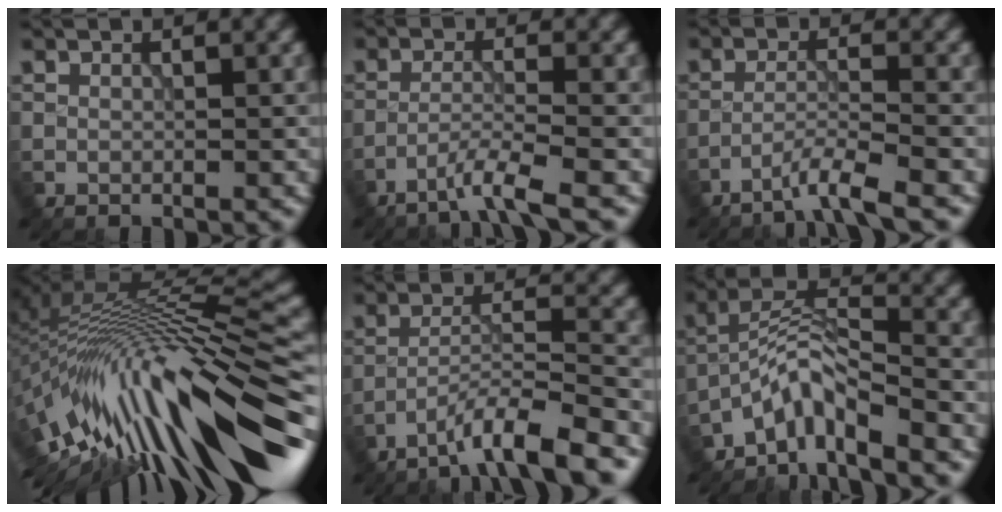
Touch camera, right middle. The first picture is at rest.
{"total": 3.5, "force": [-2.4, 0.0, 2.5], "torque": [-0.042, 0.003, -0.062]}
{"total": 3.4, "force": [-2.6, 0.0, 2.3], "torque": [-0.034, 0.006, -0.062]}
{"total": 15.8, "force": [-5.3, 4.7, 14.2], "torque": [-0.241, 0.016, -0.091]}
{"total": 7.0, "force": [-5.1, 0.8, 4.7], "torque": [-0.072, 0.007, -0.093]}
{"total": 5.1, "force": [-4.1, 1.1, 2.9], "torque": [-0.044, 0.009, -0.084]}